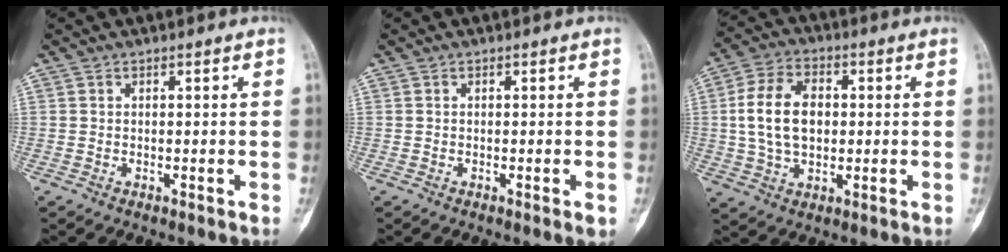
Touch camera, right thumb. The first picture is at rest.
{"total": 2.8, "force": [-0.6, 0.8, 2.6], "torque": [-0.033, -0.008, -0.007]}
{"total": 12.0, "force": [0.7, 7.9, 8.9], "torque": [-0.156, 0.013, 0.014]}